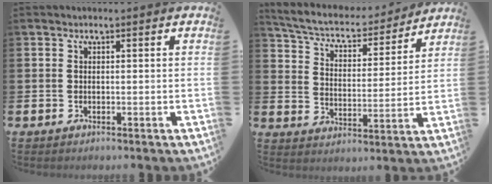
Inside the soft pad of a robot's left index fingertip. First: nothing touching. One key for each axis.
{"total": 6.3, "fx": 5.9, "fy": 1.4, "fz": 1.7, "tx": -0.065, "ty": -0.048, "tz": 0.098}